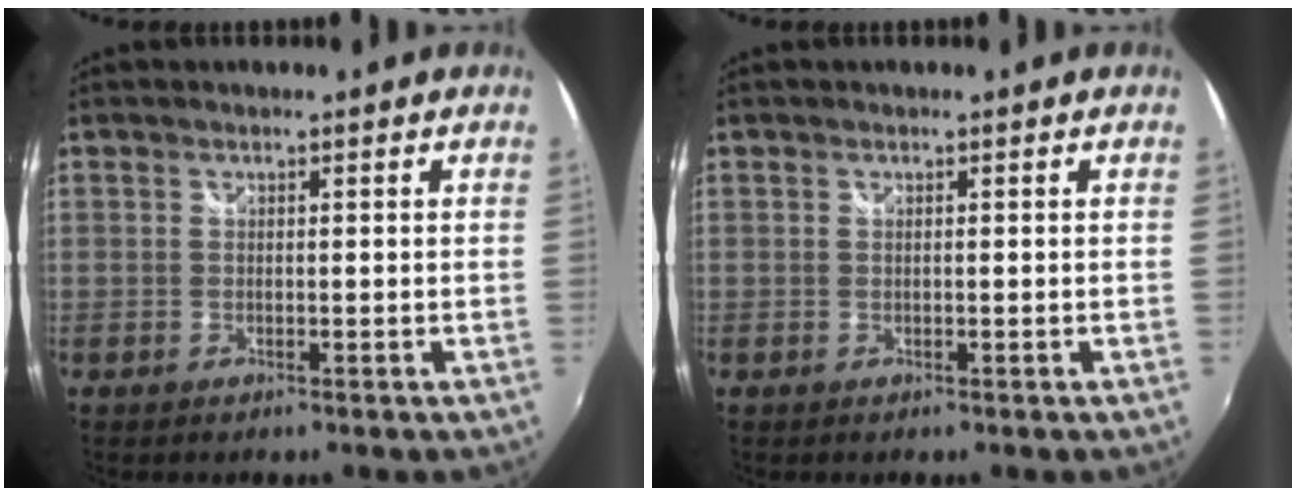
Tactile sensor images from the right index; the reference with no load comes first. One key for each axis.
{"total": 0.0}